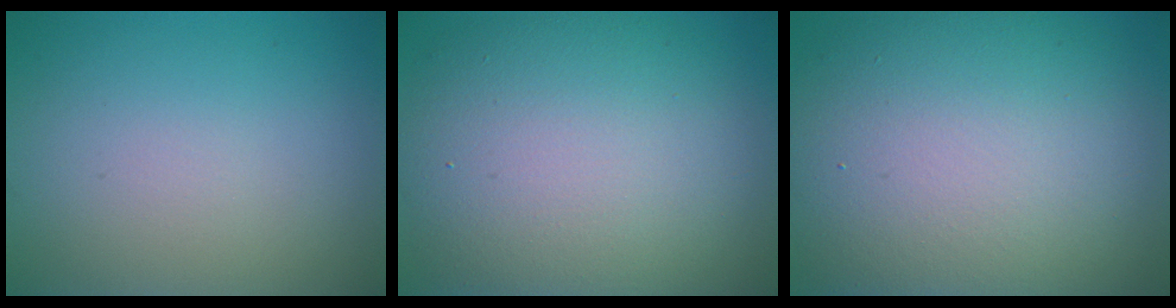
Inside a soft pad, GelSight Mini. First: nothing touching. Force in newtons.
{"total": 12.6, "press": 12.5, "slide": 0.9}
{"total": 15.0, "press": 15.0, "slide": 0.4}